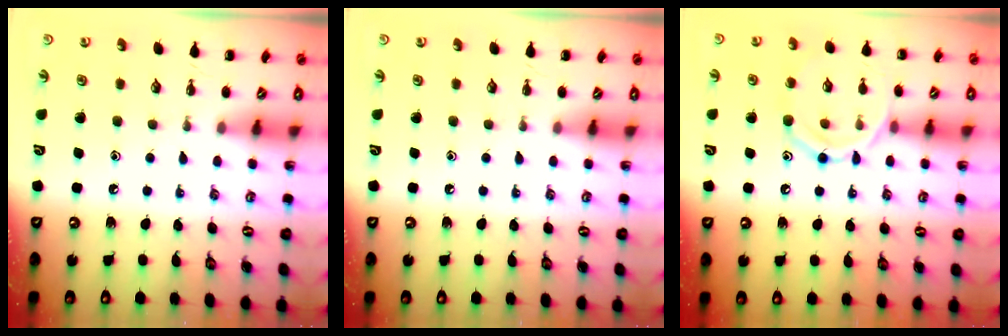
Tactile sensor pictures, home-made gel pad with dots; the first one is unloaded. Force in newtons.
{"total": 0.0}
{"total": 11.5, "press": 11.4, "slide": 1.1}